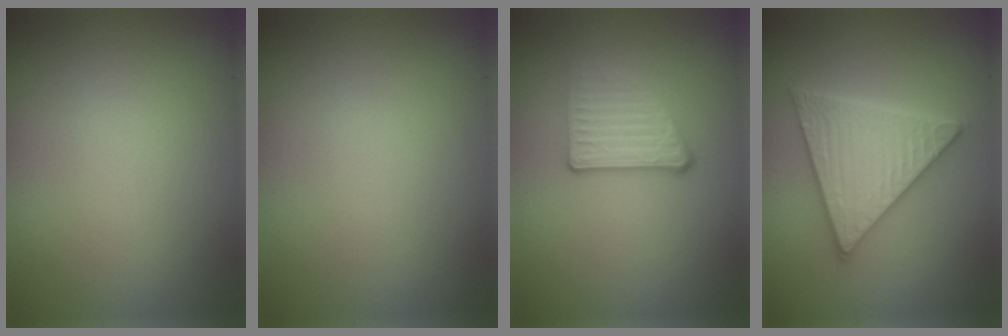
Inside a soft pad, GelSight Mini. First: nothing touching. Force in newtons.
{"total": 0.0}
{"total": 3.0, "press": 2.3, "slide": 1.9}
{"total": 5.6, "press": 5.6, "slide": 0.7}